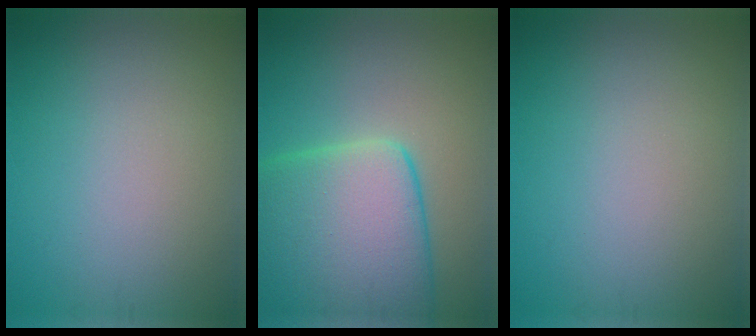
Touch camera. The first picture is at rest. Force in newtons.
{"total": 12.0, "press": 11.9, "slide": 0.5}
{"total": 0.0}